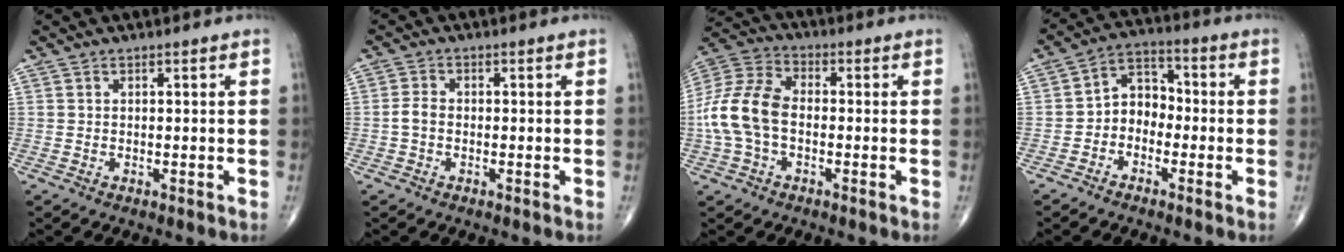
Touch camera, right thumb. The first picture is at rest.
{"total": 2.3, "force": [-0.6, 1.6, 1.6], "torque": [-0.031, 0.007, -0.016]}
{"total": 12.9, "force": [-1.7, 8.3, 9.8], "torque": [-0.210, 0.035, -0.041]}
{"total": 6.6, "force": [-2.1, 5.1, 3.6], "torque": [-0.034, 0.036, -0.055]}